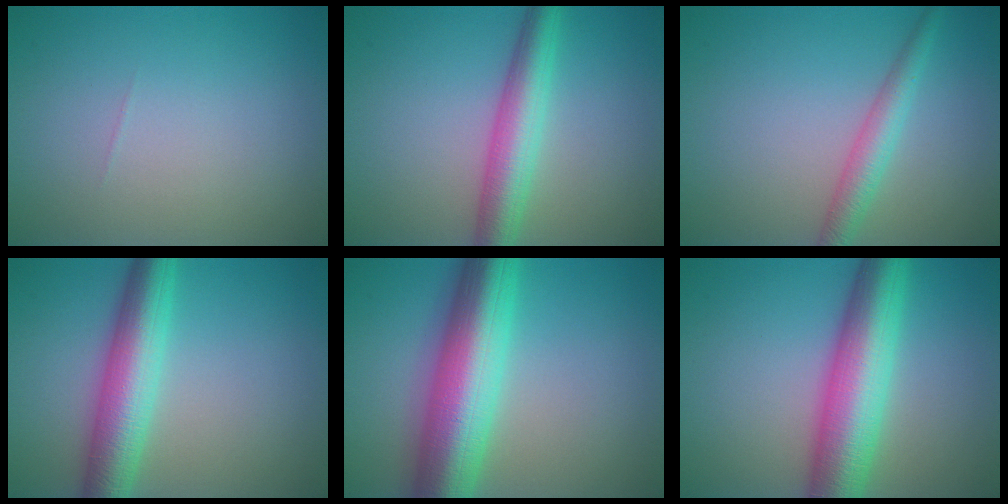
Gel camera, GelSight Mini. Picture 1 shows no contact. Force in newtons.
{"total": 5.0, "press": 5.0, "slide": 0.0}
{"total": 2.8, "press": 2.8, "slide": 0.0}
{"total": 6.7, "press": 6.7, "slide": 0.1}
{"total": 11.2, "press": 11.2, "slide": 0.3}
{"total": 9.0, "press": 9.0, "slide": 0.1}